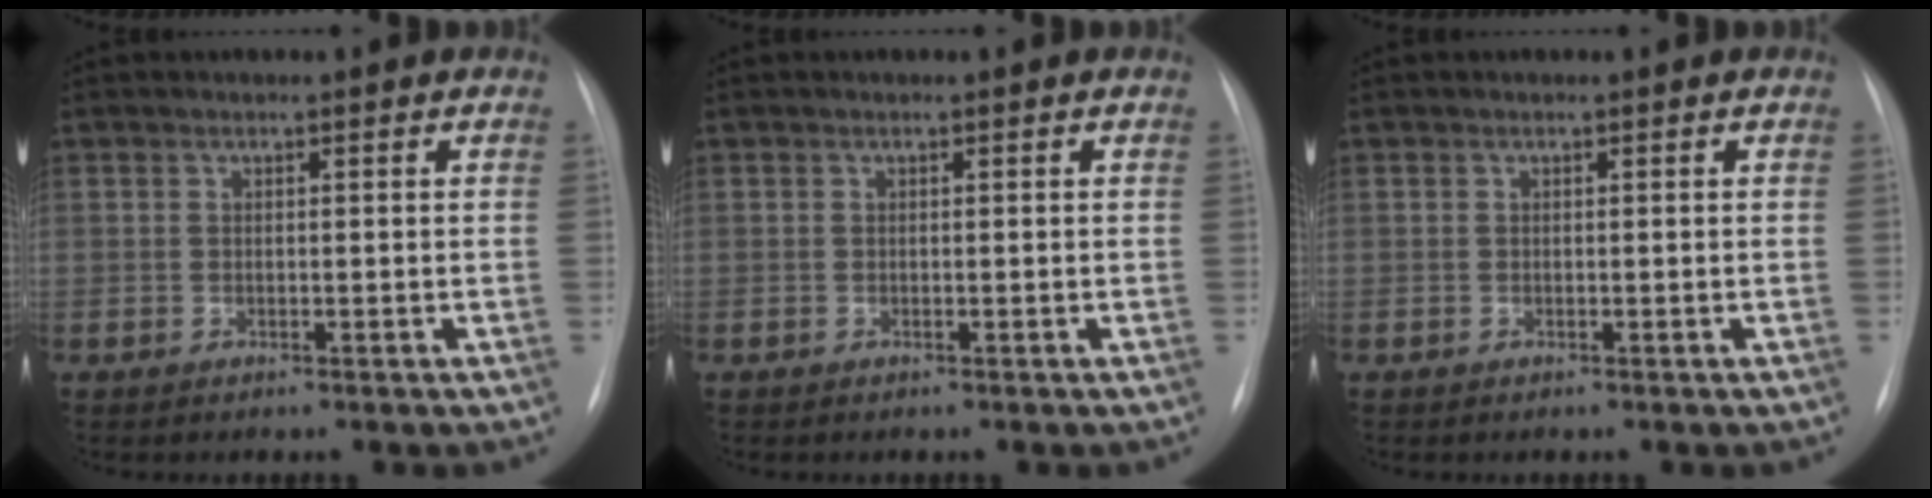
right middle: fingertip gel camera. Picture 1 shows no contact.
{"total": 0.0}
{"total": 0.0}